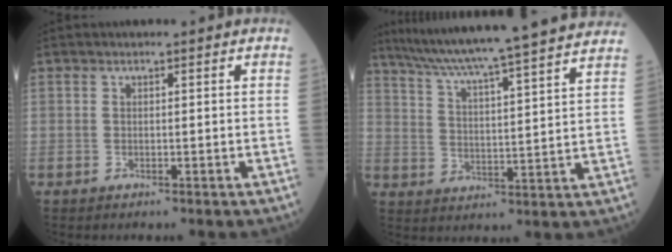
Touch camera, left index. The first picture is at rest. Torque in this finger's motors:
{"motor_torque": [0.98, -1.16, 0.10, 0.11]}